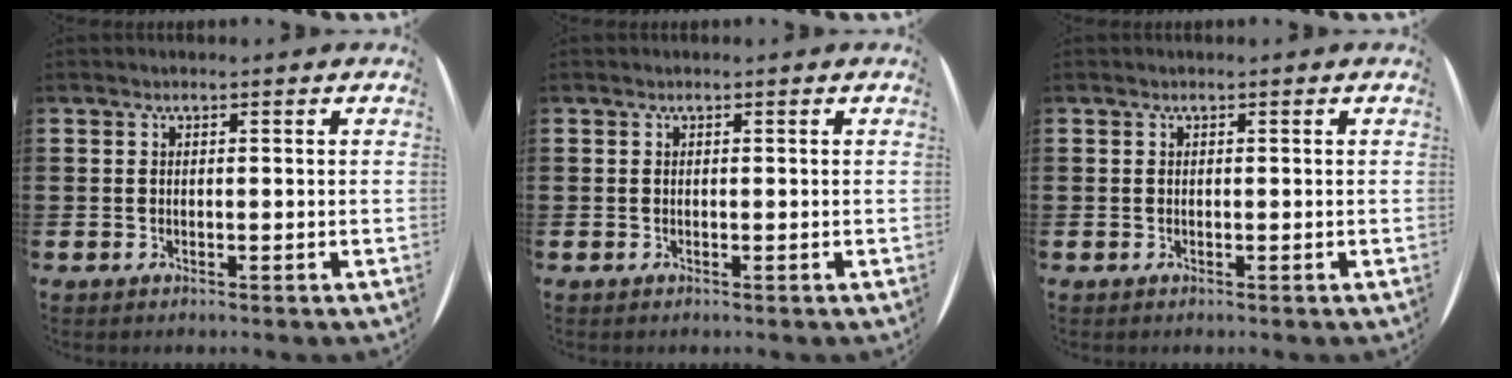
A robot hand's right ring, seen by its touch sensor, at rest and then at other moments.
{"total": 0.0}
{"total": 0.0}